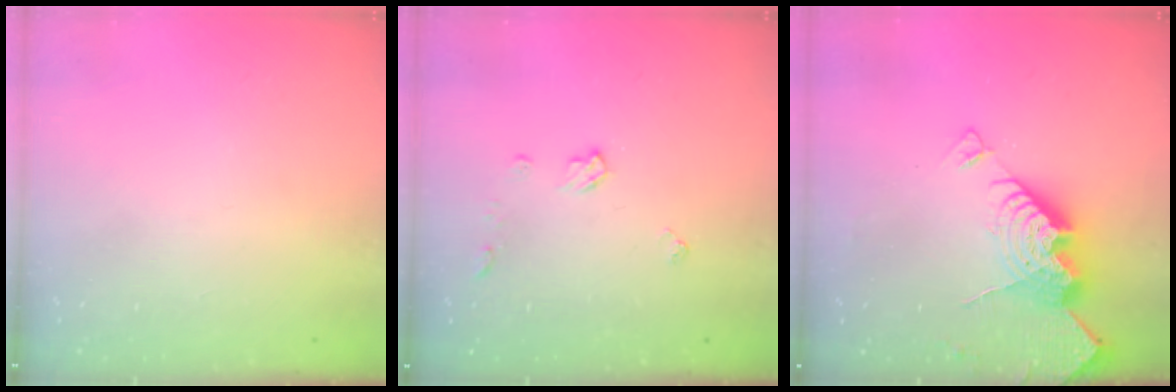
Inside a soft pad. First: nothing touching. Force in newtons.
{"total": 6.3, "press": 6.3, "slide": 0.3}
{"total": 15.4, "press": 15.3, "slide": 1.5}